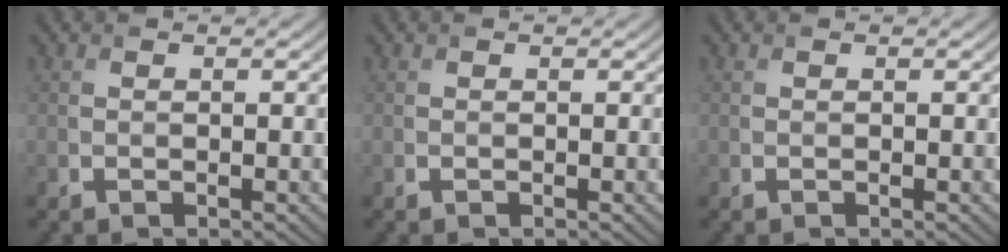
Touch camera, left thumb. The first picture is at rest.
{"total": 0.0}
{"total": 0.0}